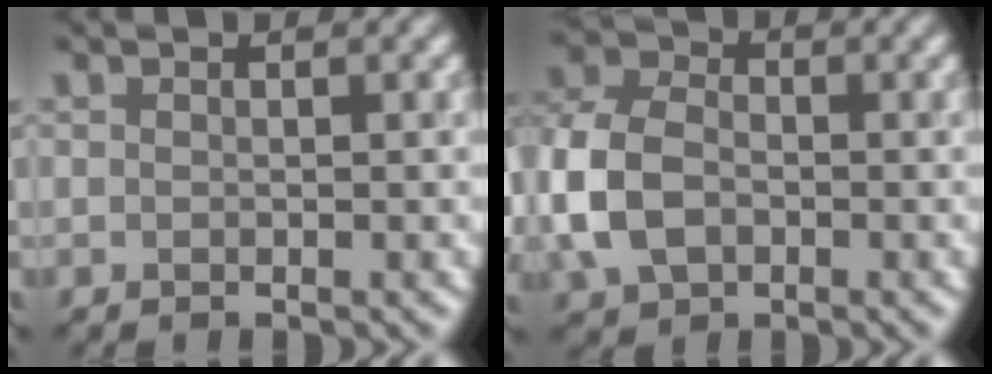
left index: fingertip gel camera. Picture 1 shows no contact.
{"total": 7.3, "force": [-1.5, 5.3, 4.7], "torque": [-0.124, 0.004, -0.044]}